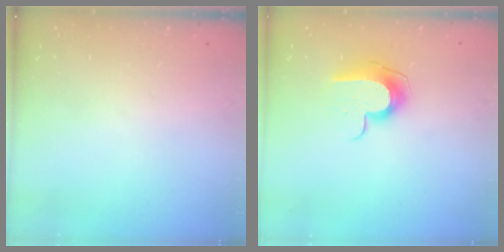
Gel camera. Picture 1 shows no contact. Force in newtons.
{"total": 10.1, "press": 10.0, "slide": 1.0}